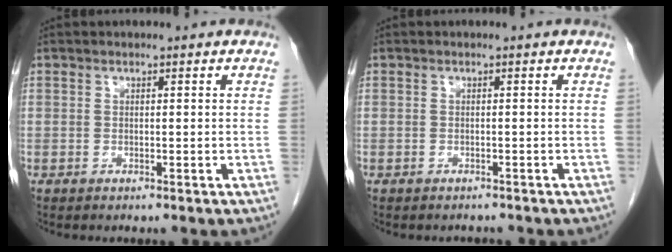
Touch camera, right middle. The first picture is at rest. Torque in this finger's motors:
{"motor_torque": [-0.01, 0.02, -0.04, -0.01]}